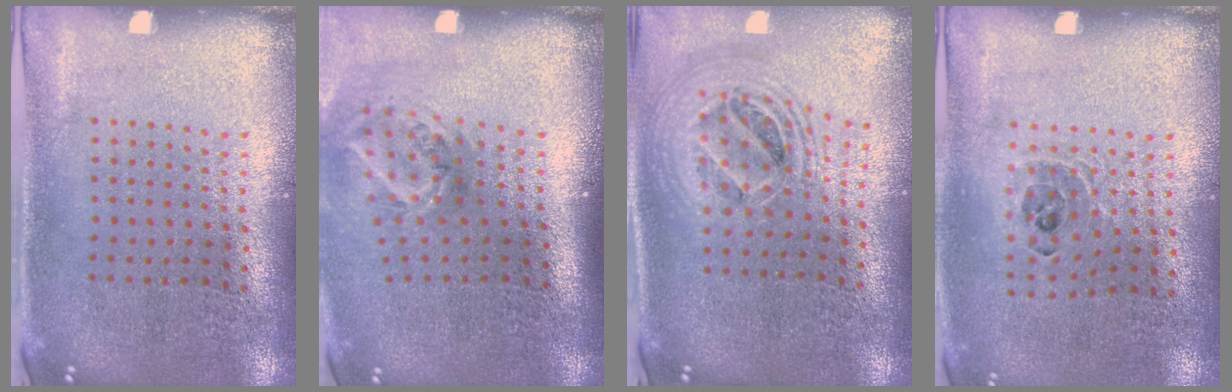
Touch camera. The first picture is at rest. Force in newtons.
{"total": 1.9, "press": 1.2, "slide": 1.5}
{"total": 2.2, "press": 1.7, "slide": 1.4}
{"total": 0.8, "press": 0.8, "slide": 0.1}